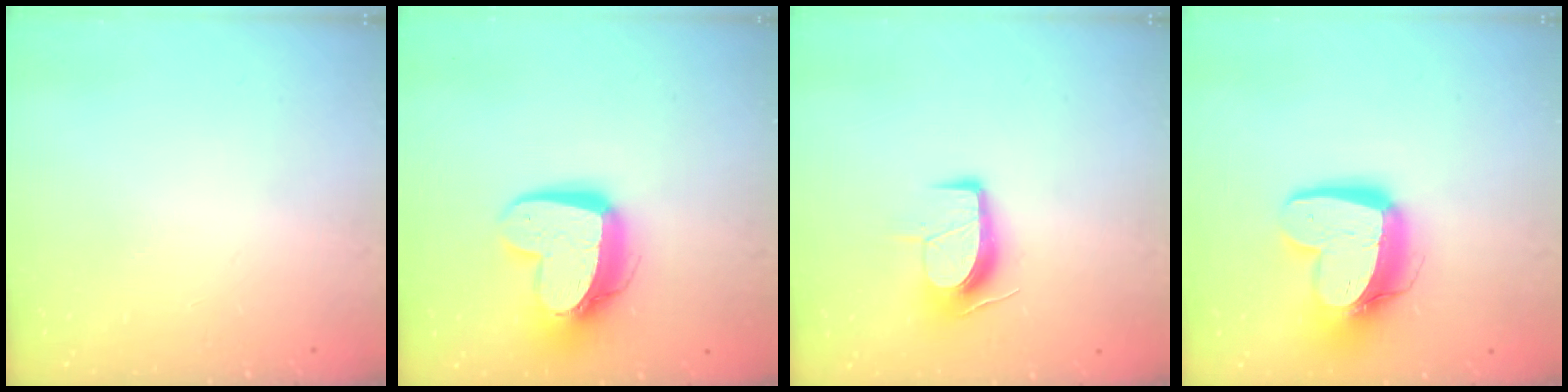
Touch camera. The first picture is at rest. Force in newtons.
{"total": 14.9, "press": 14.9, "slide": 1.1}
{"total": 10.2, "press": 10.2, "slide": 0.8}
{"total": 15.5, "press": 15.4, "slide": 1.8}